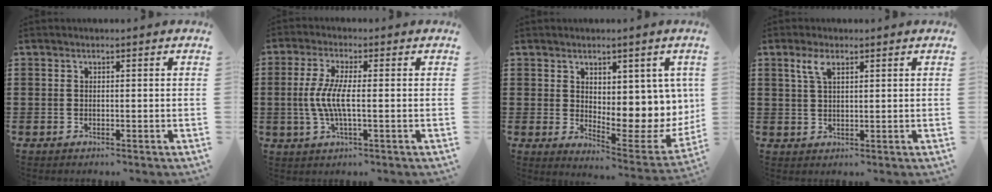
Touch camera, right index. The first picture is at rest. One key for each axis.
{"total": 5.8, "fx": -0.8, "fy": 1.2, "fz": 5.6, "tx": -0.136, "ty": -0.011, "tz": -0.027}
{"total": 5.5, "fx": 3.5, "fy": 2.9, "fz": 3.1, "tx": -0.049, "ty": -0.042, "tz": 0.064}
{"total": 3.3, "fx": 1.8, "fy": 1.3, "fz": 2.4, "tx": -0.054, "ty": 0.007, "tz": 0.031}